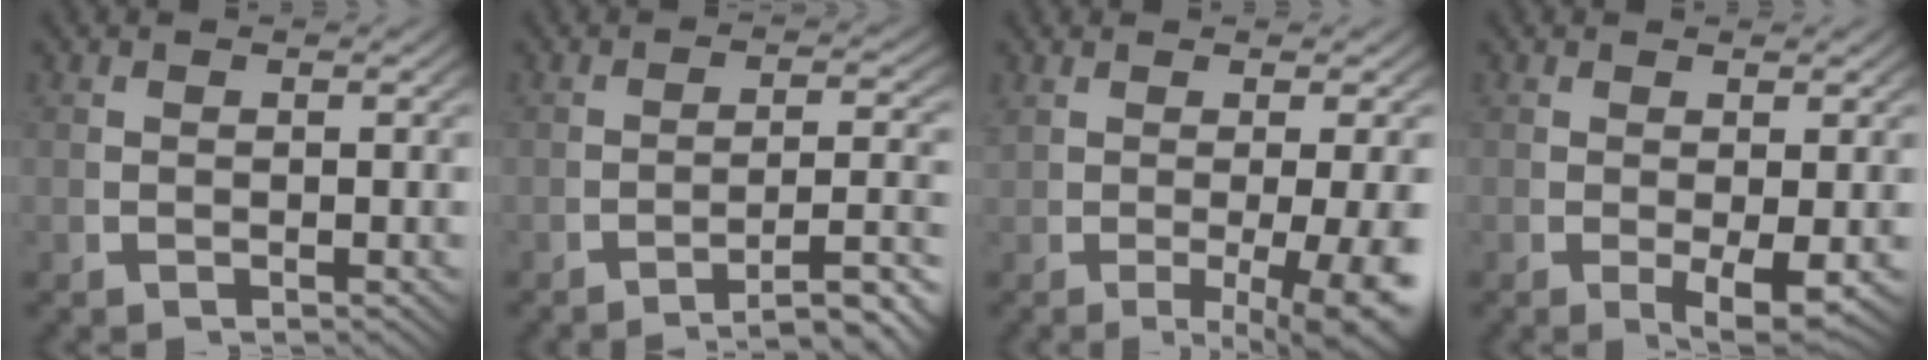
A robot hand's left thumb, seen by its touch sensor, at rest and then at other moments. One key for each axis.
{"total": 5.1, "fx": -3.4, "fy": 1.2, "fz": 3.6, "tx": -0.048, "ty": -0.006, "tz": -0.050}
{"total": 6.5, "fx": -1.1, "fy": 1.8, "fz": 6.1, "tx": -0.093, "ty": -0.012, "tz": -0.007}
{"total": 3.3, "fx": -0.6, "fy": 1.2, "fz": 3.0, "tx": -0.054, "ty": -0.017, "tz": -0.001}